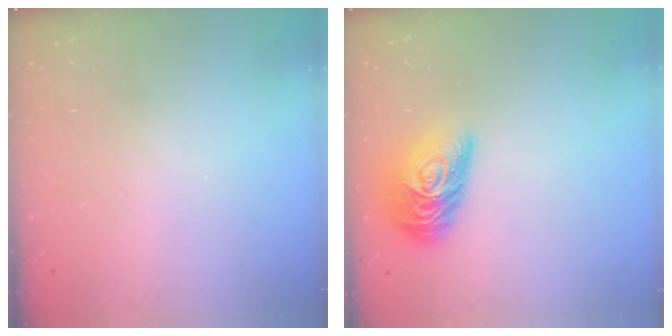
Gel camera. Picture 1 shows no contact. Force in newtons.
{"total": 14.8, "press": 14.8, "slide": 1.0}